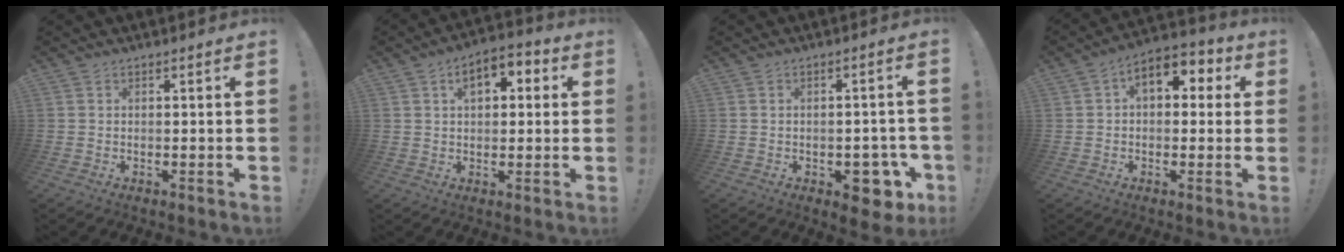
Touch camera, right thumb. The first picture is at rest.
{"total": 7.6, "force": [2.8, 4.6, 5.4], "torque": [-0.073, -0.001, 0.046]}
{"total": 8.9, "force": [-3.6, 5.5, 5.9], "torque": [-0.051, 0.020, -0.053]}
{"total": 9.0, "force": [2.8, 5.9, 6.2], "torque": [-0.084, -0.004, 0.053]}